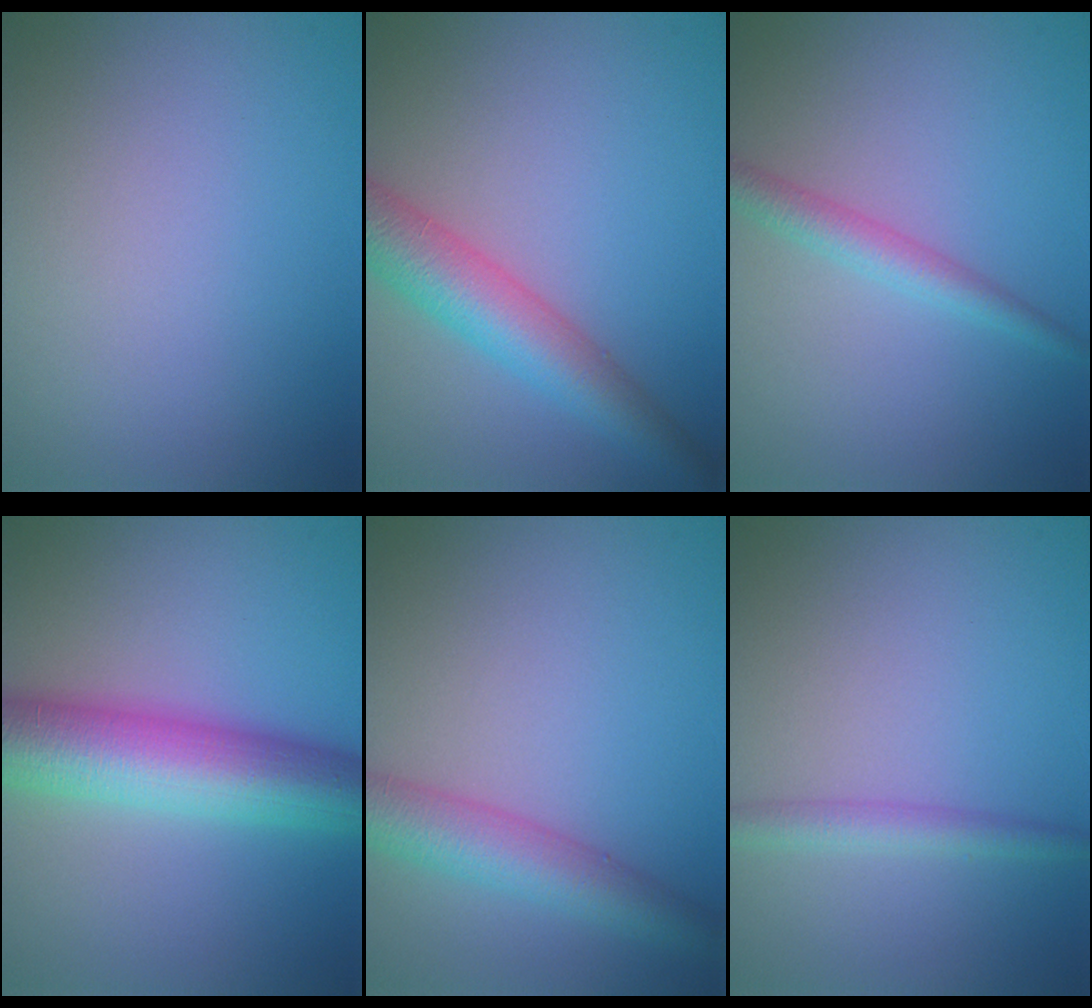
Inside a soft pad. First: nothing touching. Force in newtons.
{"total": 5.8, "press": 5.8, "slide": 0.2}
{"total": 2.3, "press": 2.3, "slide": 0.0}
{"total": 9.0, "press": 9.0, "slide": 0.1}
{"total": 5.1, "press": 5.1, "slide": 0.3}
{"total": 2.2, "press": 2.2, "slide": 0.1}